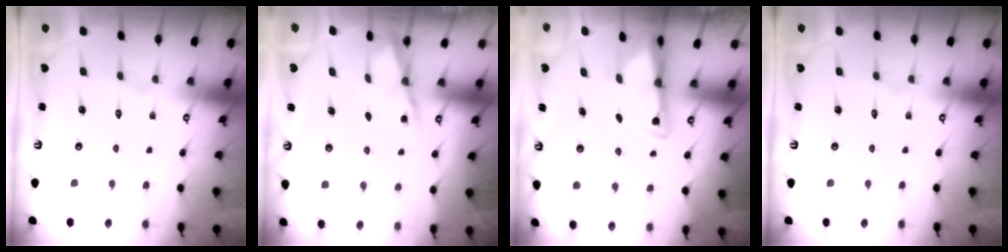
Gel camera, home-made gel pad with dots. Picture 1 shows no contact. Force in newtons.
{"total": 1.1, "press": 1.1, "slide": 0.1}
{"total": 2.8, "press": 2.8, "slide": 0.6}
{"total": 0.0}